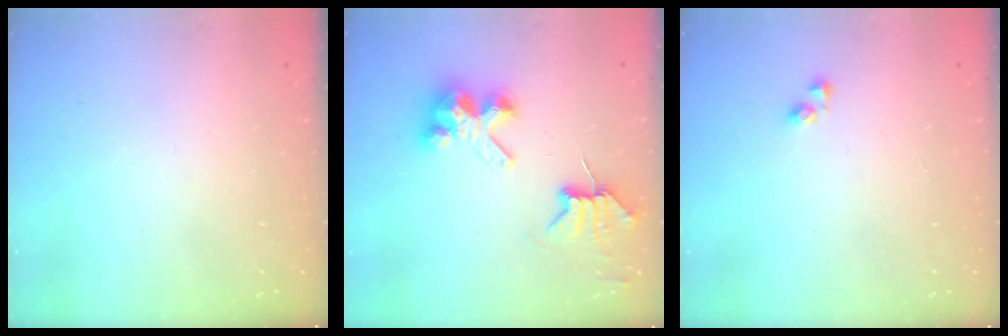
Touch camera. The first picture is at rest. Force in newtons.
{"total": 7.7, "press": 7.7, "slide": 0.7}
{"total": 3.4, "press": 3.4, "slide": 0.2}